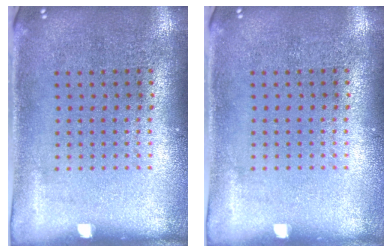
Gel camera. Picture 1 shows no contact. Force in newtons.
{"total": 0.0}